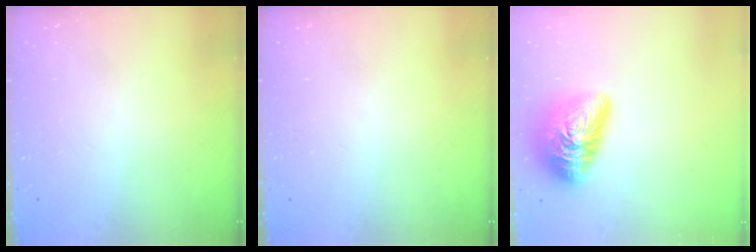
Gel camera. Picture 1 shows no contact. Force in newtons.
{"total": 0.0}
{"total": 18.6, "press": 18.6, "slide": 1.2}